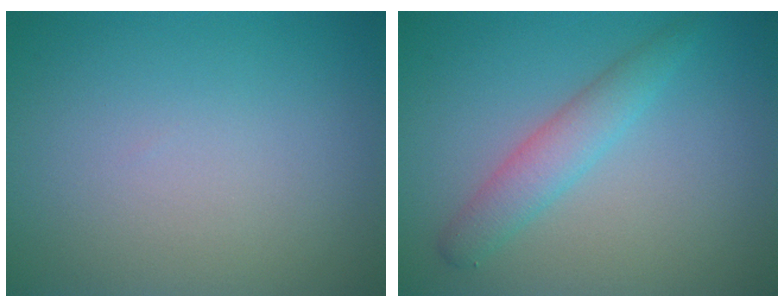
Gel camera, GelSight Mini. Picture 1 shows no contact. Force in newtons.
{"total": 2.8, "press": 2.8, "slide": 0.1}